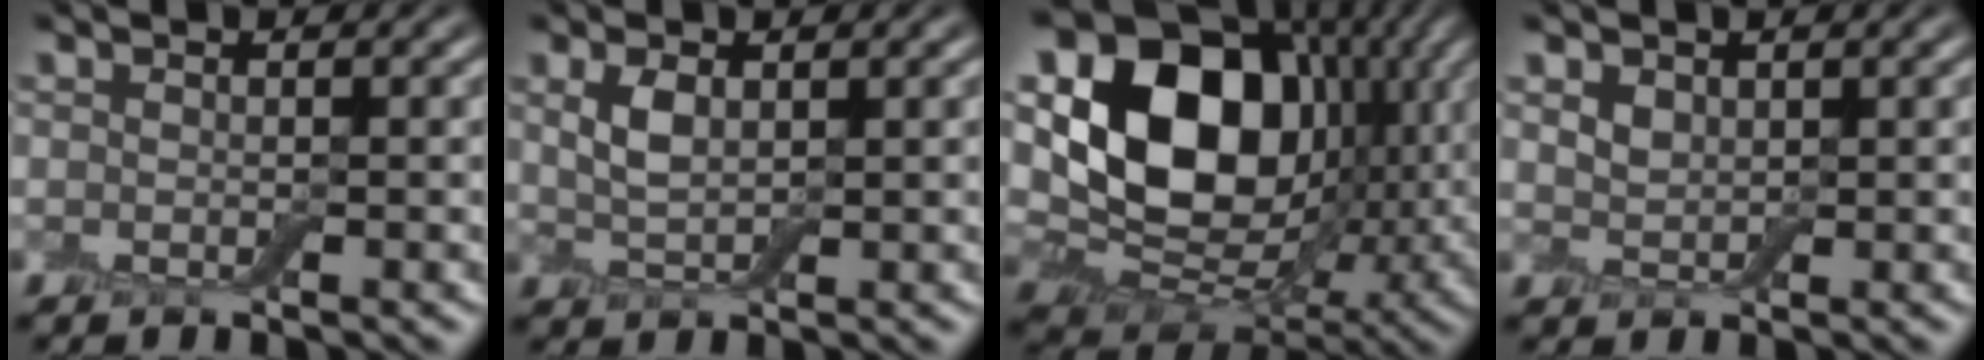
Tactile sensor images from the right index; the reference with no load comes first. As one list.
[{"total": 1.9, "force": [1.0, 0.8, 1.4], "torque": [-0.040, 0.004, 0.022]}, {"total": 15.5, "force": [3.8, 11.6, 9.6], "torque": [-0.193, 0.019, 0.062]}, {"total": 1.3, "force": [1.0, 0.7, 0.3], "torque": [-0.012, 0.003, 0.020]}]